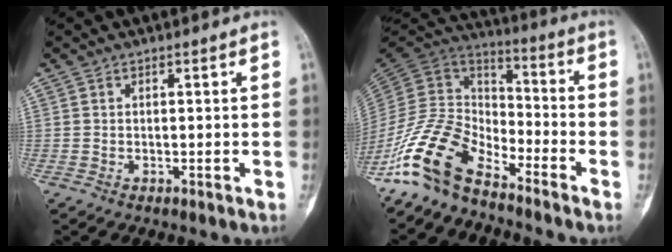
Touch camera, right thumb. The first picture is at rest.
{"total": 13.7, "force": [-10.3, 6.1, 6.7], "torque": [-0.119, 0.088, -0.213]}